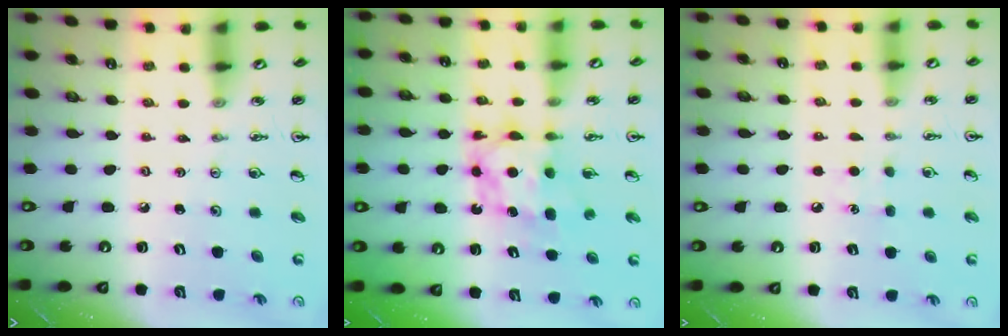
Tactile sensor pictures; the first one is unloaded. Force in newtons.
{"total": 6.4, "press": 6.4, "slide": 0.5}
{"total": 5.5, "press": 5.4, "slide": 0.5}